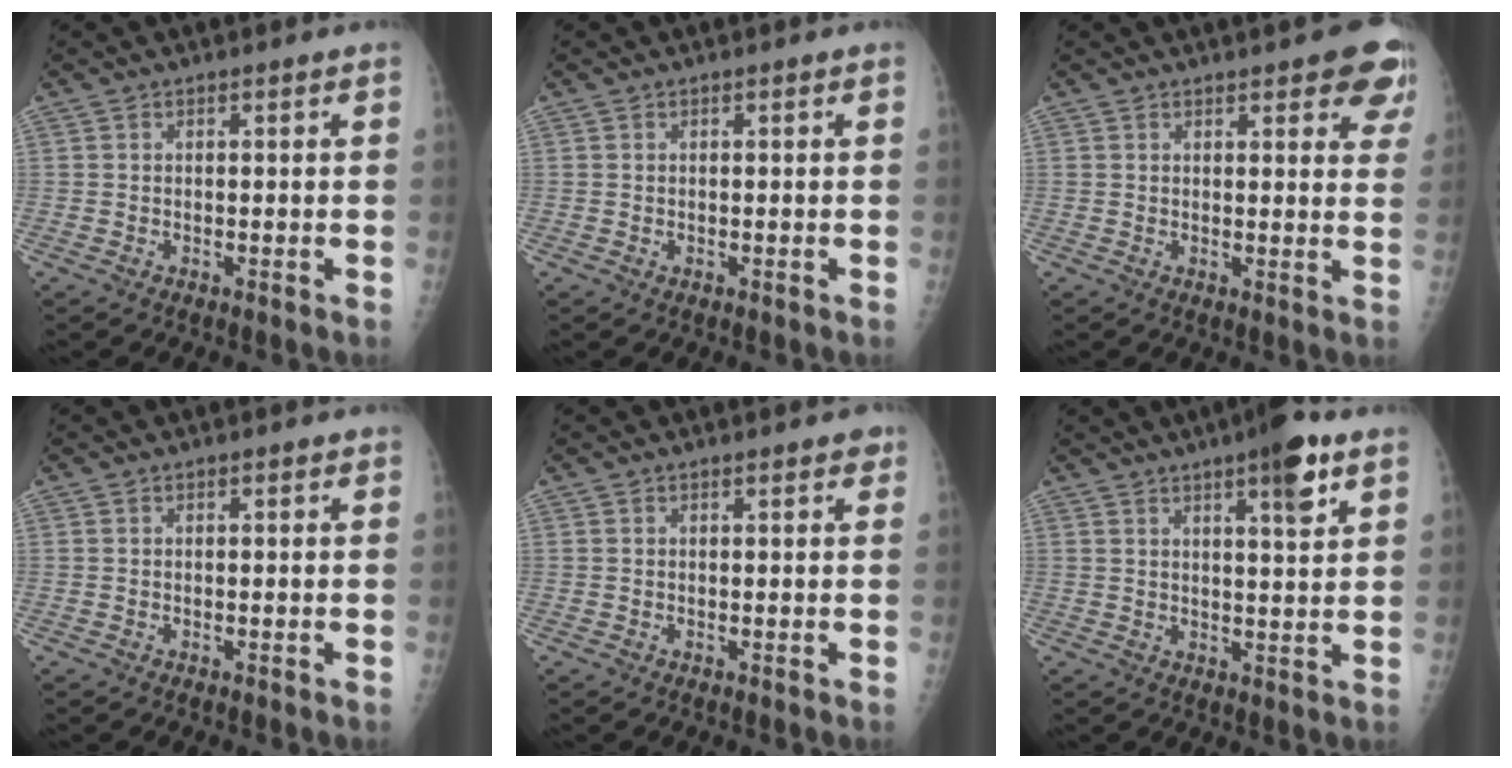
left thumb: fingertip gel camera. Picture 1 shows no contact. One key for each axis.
{"total": 0.0}
{"total": 8.9, "fx": 5.8, "fy": 3.1, "fz": 6.0, "tx": -0.034, "ty": -0.020, "tz": 0.057}
{"total": 0.6, "fx": 0.3, "fy": 0.4, "fz": 0.4, "tx": -0.003, "ty": 0.000, "tz": 0.001}
{"total": 1.6, "fx": 1.0, "fy": 0.8, "fz": 1.0, "tx": -0.001, "ty": -0.001, "tz": 0.009}
{"total": 8.7, "fx": 4.8, "fy": 1.7, "fz": 7.0, "tx": -0.093, "ty": -0.020, "tz": 0.066}